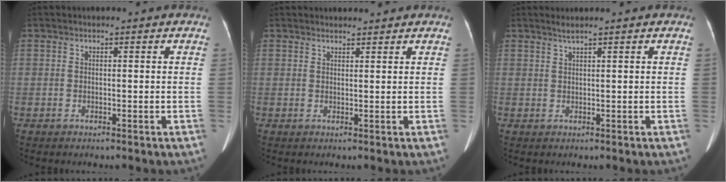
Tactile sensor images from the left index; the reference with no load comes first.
{"total": 2.4, "force": [2.4, 0.3, 0.4], "torque": [-0.010, 0.011, 0.034]}
{"total": 1.3, "force": [1.0, -0.4, 0.7], "torque": [-0.022, 0.005, 0.025]}